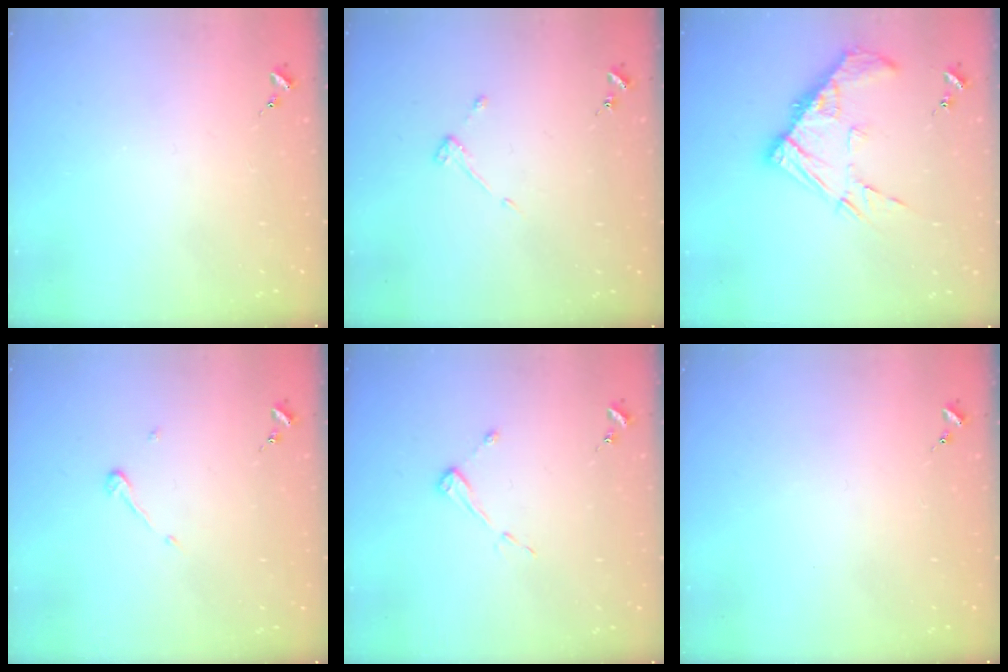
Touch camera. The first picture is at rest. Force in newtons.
{"total": 3.6, "press": 3.5, "slide": 0.6}
{"total": 13.3, "press": 13.2, "slide": 1.2}
{"total": 3.8, "press": 3.8, "slide": 0.3}
{"total": 4.3, "press": 4.3, "slide": 0.5}
{"total": 0.0}